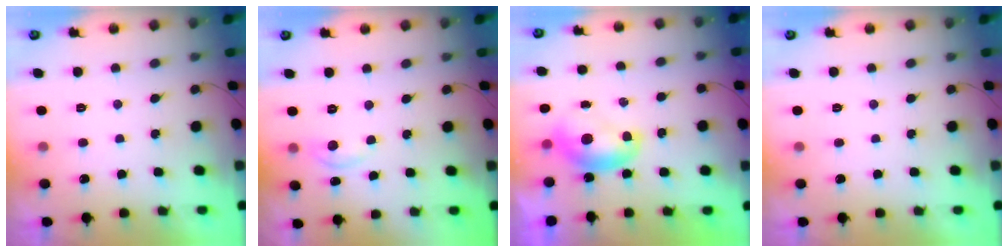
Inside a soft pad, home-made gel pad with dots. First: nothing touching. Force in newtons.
{"total": 3.6, "press": 3.6, "slide": 0.4}
{"total": 8.3, "press": 8.3, "slide": 0.7}
{"total": 0.0}